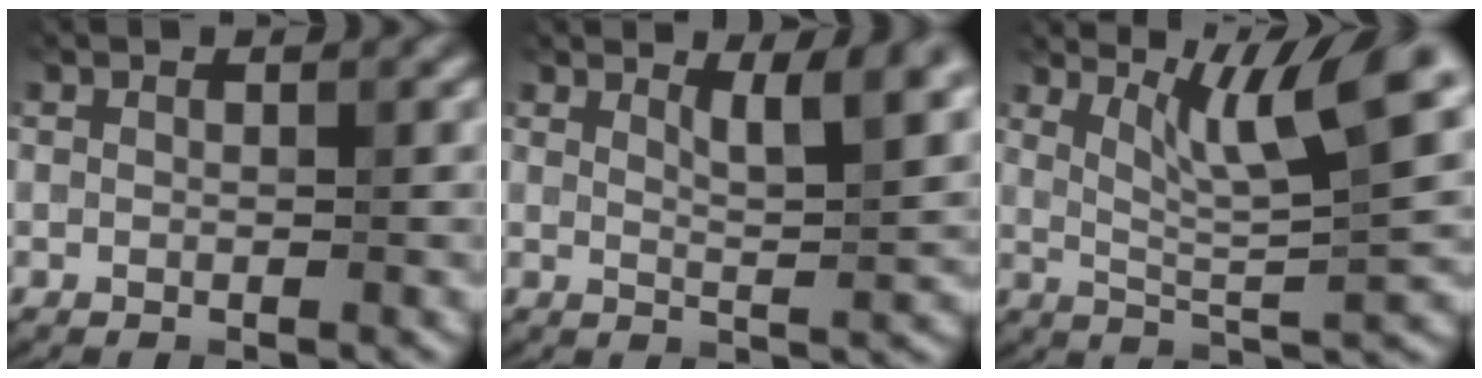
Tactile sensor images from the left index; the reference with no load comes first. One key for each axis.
{"total": 2.8, "fx": 1.8, "fy": 0.0, "fz": 2.2, "tx": -0.042, "ty": -0.001, "tz": 0.055}
{"total": 6.5, "fx": 3.2, "fy": 0.6, "fz": 5.6, "tx": -0.106, "ty": 0.009, "tz": 0.087}